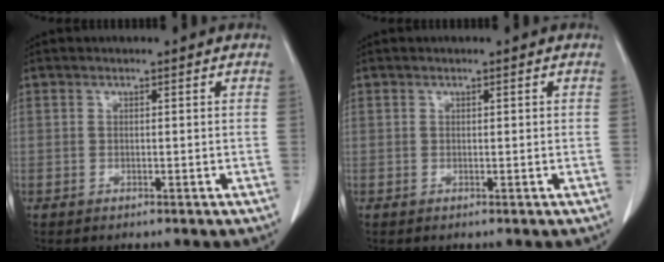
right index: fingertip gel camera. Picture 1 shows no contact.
{"total": 0.0}